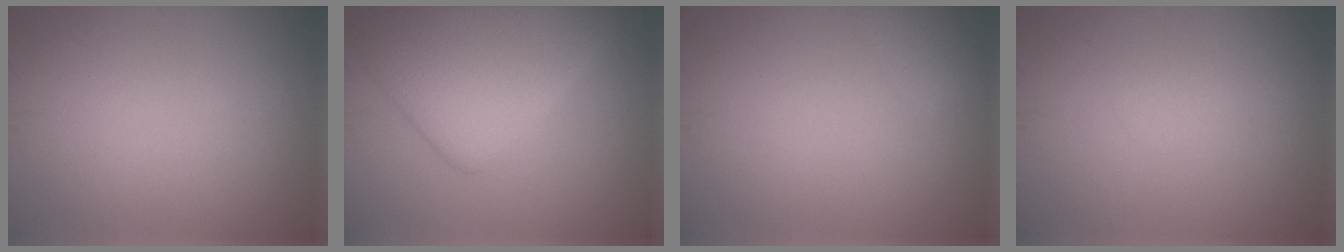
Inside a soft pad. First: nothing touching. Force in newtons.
{"total": 8.3, "press": 8.3, "slide": 0.2}
{"total": 1.3, "press": 1.3, "slide": 0.1}
{"total": 0.7, "press": 0.7, "slide": 0.1}